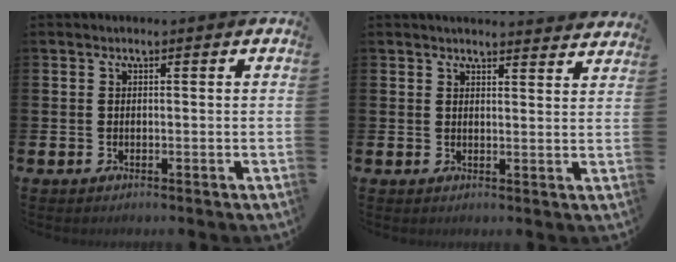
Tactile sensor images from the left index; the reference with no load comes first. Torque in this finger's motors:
{"motor_torque": [0.89, -1.25, 0.08, 0.00]}